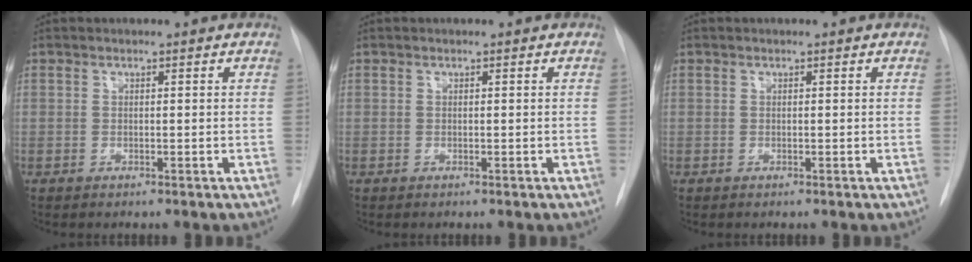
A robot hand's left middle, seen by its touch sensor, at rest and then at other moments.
{"total": 0.0}
{"total": 0.0}